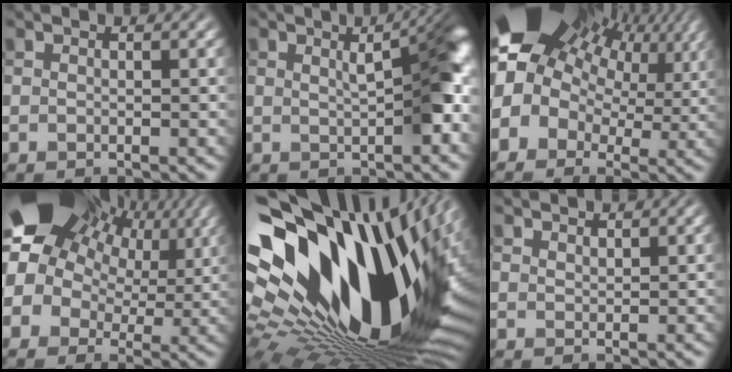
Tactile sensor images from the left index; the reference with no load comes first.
{"total": 5.2, "force": [0.6, 1.2, 5.1], "torque": [-0.064, 0.013, 0.008]}
{"total": 18.3, "force": [6.8, 12.4, 11.6], "torque": [-0.234, 0.039, 0.103]}
{"total": 18.0, "force": [8.2, 12.5, 10.0], "torque": [-0.213, 0.047, 0.125]}
{"total": 21.7, "force": [4.3, 11.7, 17.8], "torque": [-0.309, -0.027, 0.081]}
{"total": 1.0, "force": [1.0, 0.3, 0.0], "torque": [-0.002, -0.001, 0.019]}